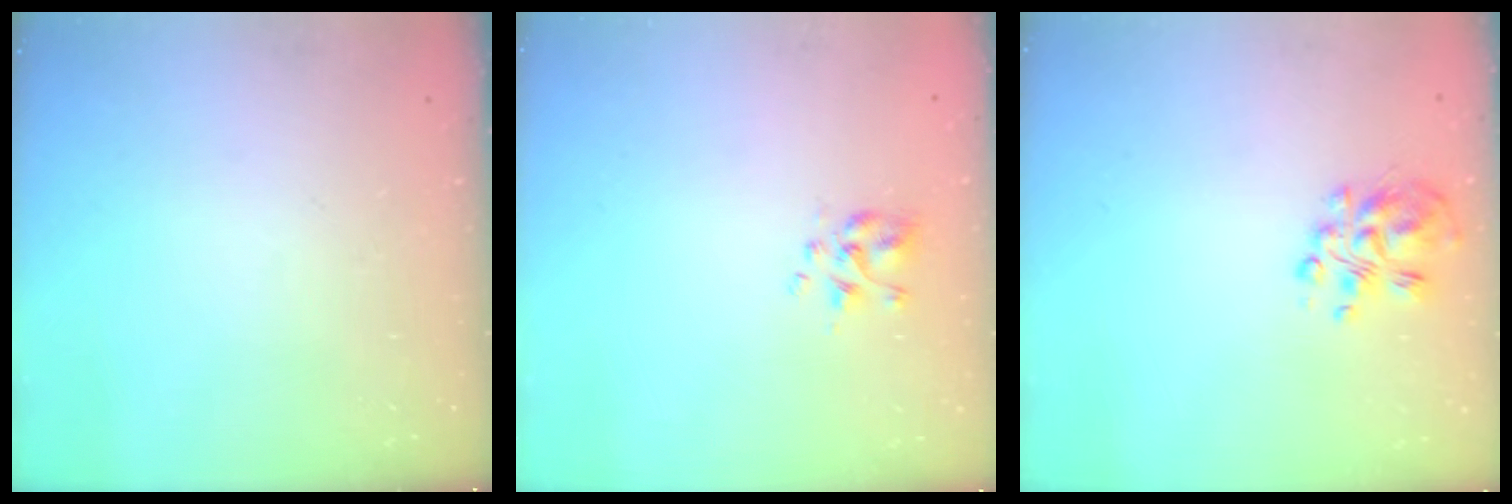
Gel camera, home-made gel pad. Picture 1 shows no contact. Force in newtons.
{"total": 2.9, "press": 2.7, "slide": 1.1}
{"total": 7.6, "press": 7.4, "slide": 1.7}